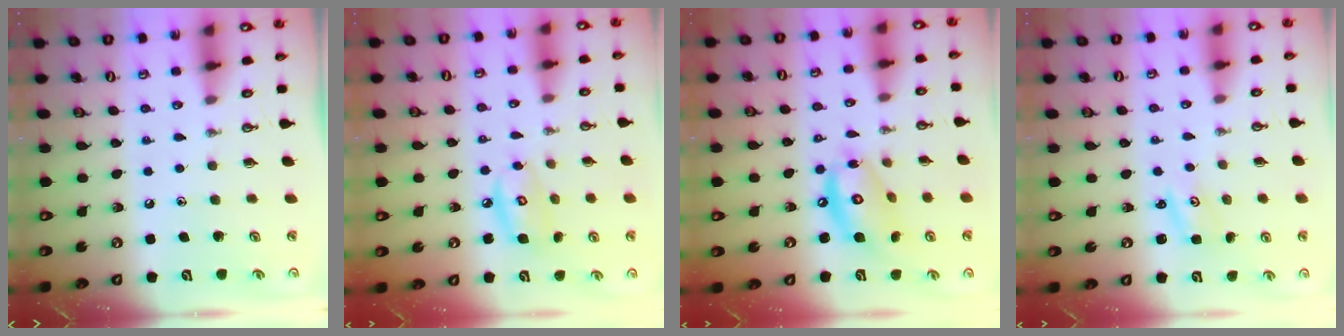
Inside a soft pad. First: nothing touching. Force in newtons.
{"total": 7.3, "press": 7.3, "slide": 0.5}
{"total": 13.3, "press": 13.3, "slide": 1.2}
{"total": 1.6, "press": 1.6, "slide": 0.2}